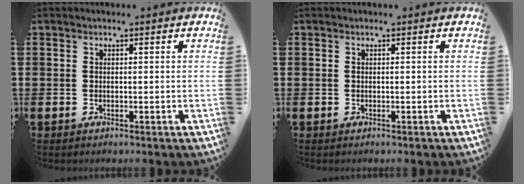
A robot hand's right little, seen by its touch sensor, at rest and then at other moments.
{"total": 0.0}